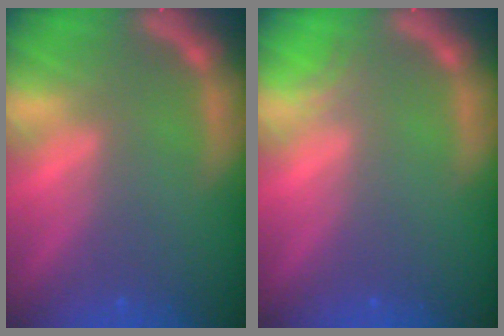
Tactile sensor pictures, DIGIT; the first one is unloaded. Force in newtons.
{"total": 0.9}